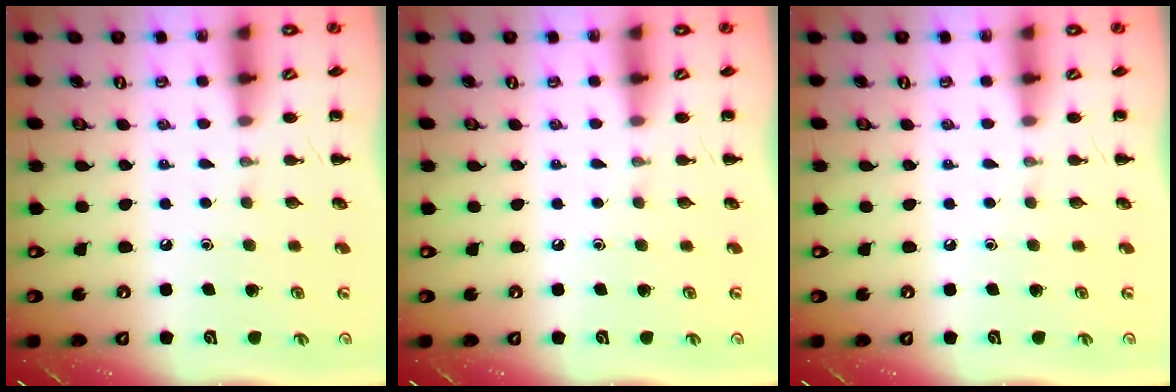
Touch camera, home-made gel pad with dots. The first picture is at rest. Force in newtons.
{"total": 0.0}
{"total": 0.0}